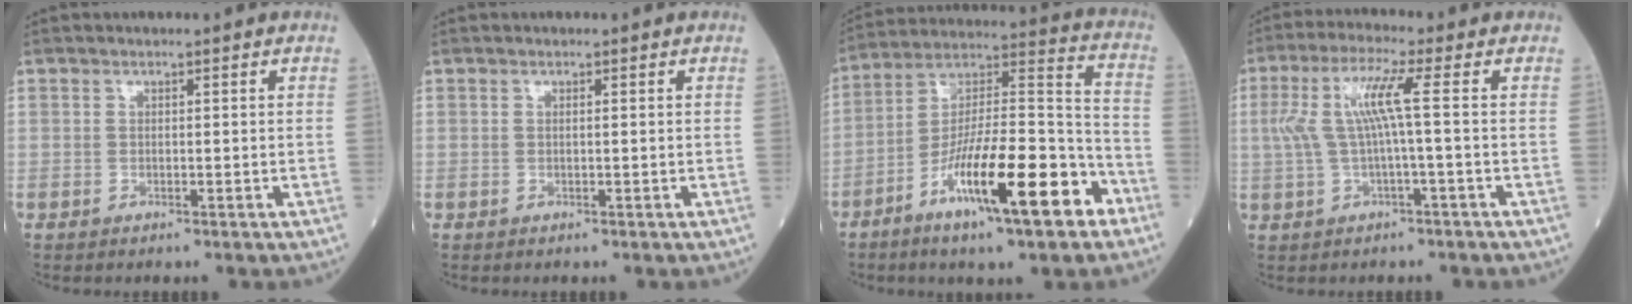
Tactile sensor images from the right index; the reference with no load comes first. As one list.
[{"total": 0.0}, {"total": 19.6, "force": [-9.7, 3.1, 16.8], "torque": [-0.287, -0.006, -0.157]}, {"total": 6.7, "force": [0.6, -0.2, 6.7], "torque": [-0.147, 0.023, 0.014]}]